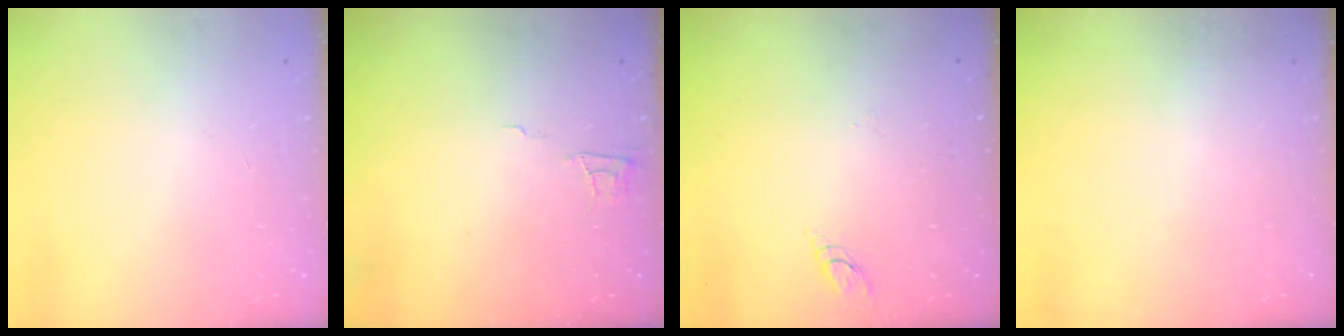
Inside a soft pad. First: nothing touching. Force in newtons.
{"total": 4.3, "press": 4.3, "slide": 0.5}
{"total": 2.8, "press": 2.8, "slide": 0.2}
{"total": 0.0}